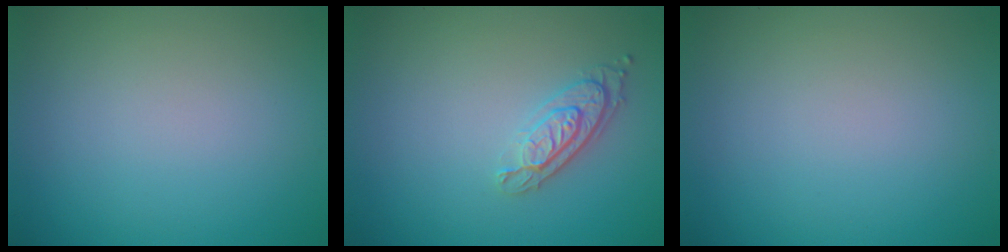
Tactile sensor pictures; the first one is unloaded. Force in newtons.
{"total": 2.4, "press": 1.9, "slide": 1.4}
{"total": 0.0}